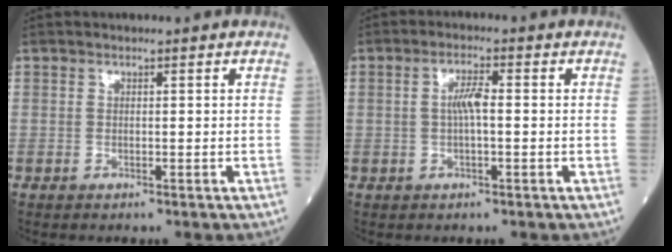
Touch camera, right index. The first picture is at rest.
{"total": 3.3, "force": [0.1, 0.6, 3.3], "torque": [-0.065, 0.009, 0.001]}